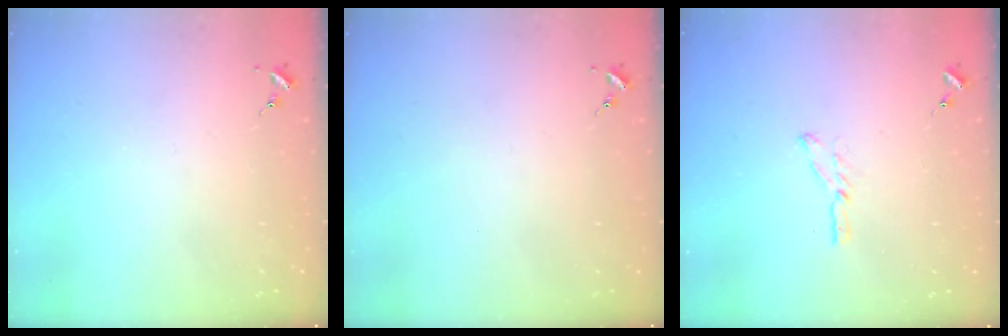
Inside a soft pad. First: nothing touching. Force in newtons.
{"total": 0.0}
{"total": 4.0, "press": 4.0, "slide": 0.5}